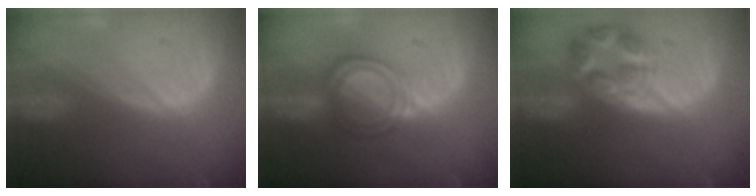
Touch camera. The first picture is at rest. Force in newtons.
{"total": 6.2, "press": 5.4, "slide": 3.1}
{"total": 7.7, "press": 6.9, "slide": 3.4}